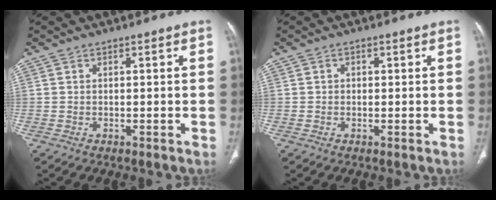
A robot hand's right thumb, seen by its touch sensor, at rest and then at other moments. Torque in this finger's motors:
{"motor_torque": [-0.20, -0.35, -0.56, 0.15, 0.07]}